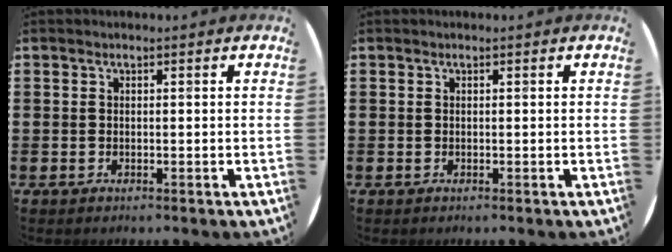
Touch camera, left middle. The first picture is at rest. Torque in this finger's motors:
{"motor_torque": [-0.09, 0.01, 0.00, -0.01]}